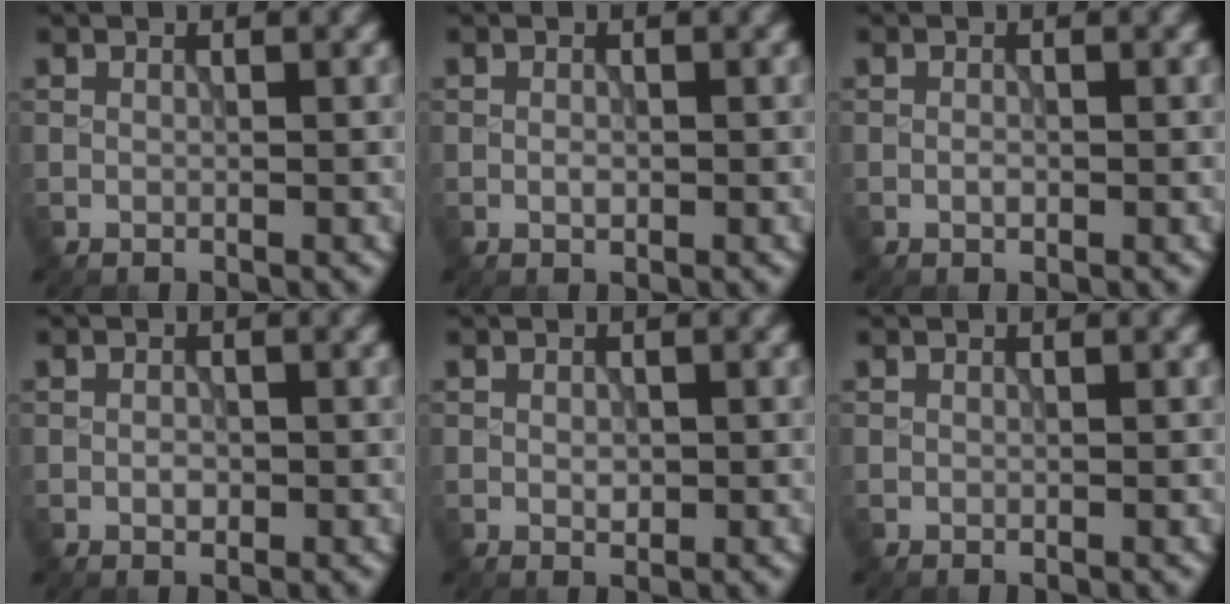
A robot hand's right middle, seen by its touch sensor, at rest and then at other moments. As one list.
[{"total": 0.7, "force": [-0.2, 0.4, 0.6], "torque": [-0.011, 0.000, -0.003]}, {"total": 0.6, "force": [-0.2, 0.3, 0.5], "torque": [-0.011, 0.000, -0.004]}, {"total": 0.9, "force": [-0.2, 0.6, 0.6], "torque": [-0.011, -0.001, -0.006]}, {"total": 1.0, "force": [-0.1, 0.7, 0.7], "torque": [-0.012, -0.003, -0.001]}, {"total": 0.0}]